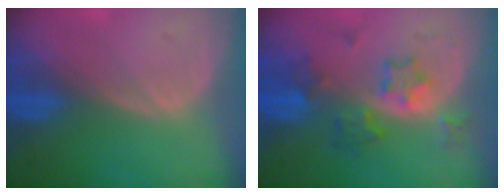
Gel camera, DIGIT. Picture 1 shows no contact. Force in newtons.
{"total": 5.8, "press": 5.7, "slide": 1.4}